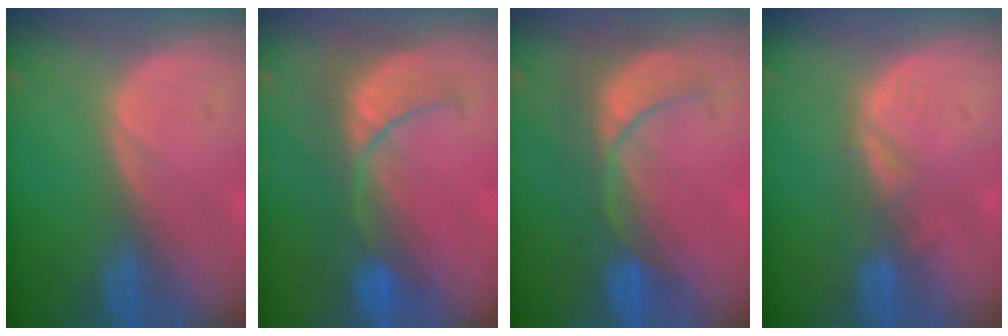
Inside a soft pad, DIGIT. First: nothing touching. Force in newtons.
{"total": 7.9, "press": 7.8, "slide": 1.3}
{"total": 8.7, "press": 7.7, "slide": 4.0}
{"total": 2.8, "press": 2.2, "slide": 1.7}